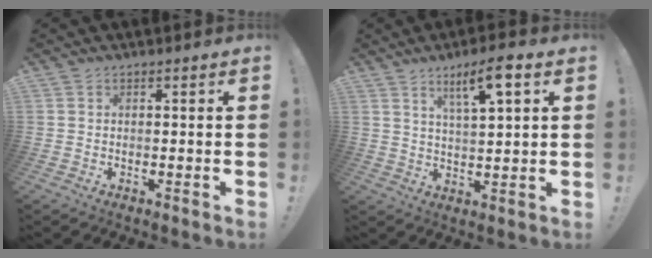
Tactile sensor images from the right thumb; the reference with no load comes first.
{"total": 8.9, "force": [4.7, 1.5, 7.4], "torque": [-0.117, -0.017, 0.074]}